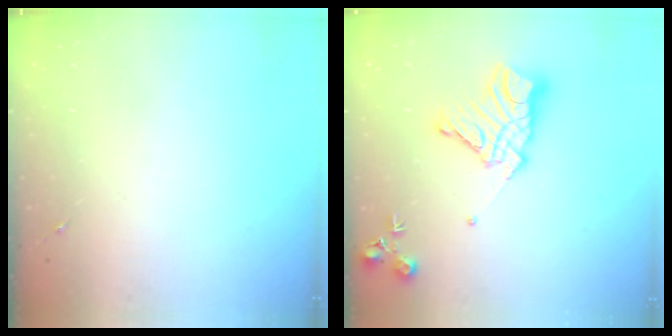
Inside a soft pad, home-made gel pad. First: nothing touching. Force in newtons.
{"total": 16.4, "press": 16.3, "slide": 1.4}